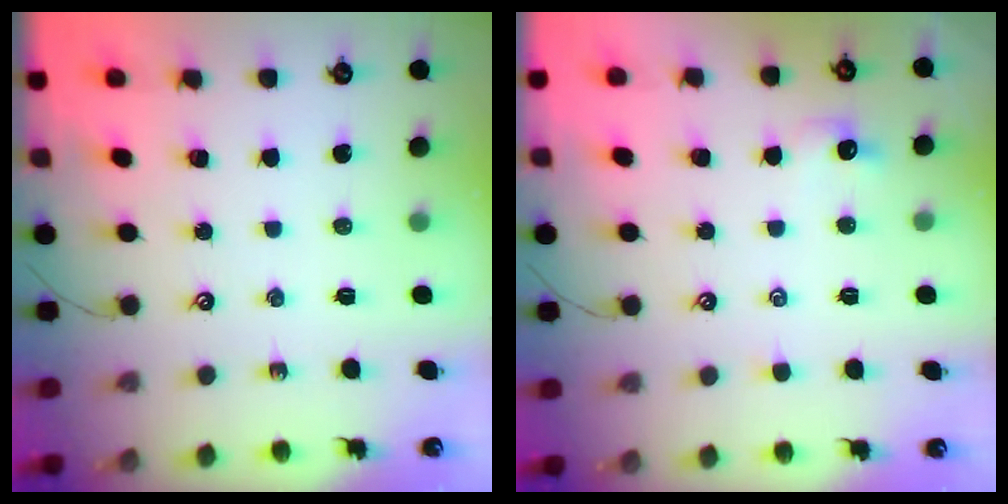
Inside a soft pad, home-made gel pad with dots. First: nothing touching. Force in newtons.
{"total": 0.7, "press": 0.4, "slide": 0.6}